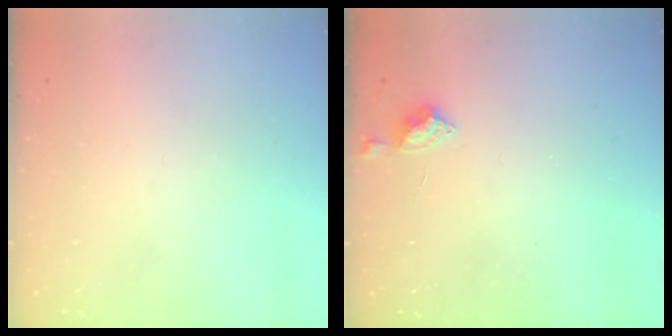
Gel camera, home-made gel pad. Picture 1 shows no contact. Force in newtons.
{"total": 5.2, "press": 5.2, "slide": 0.6}